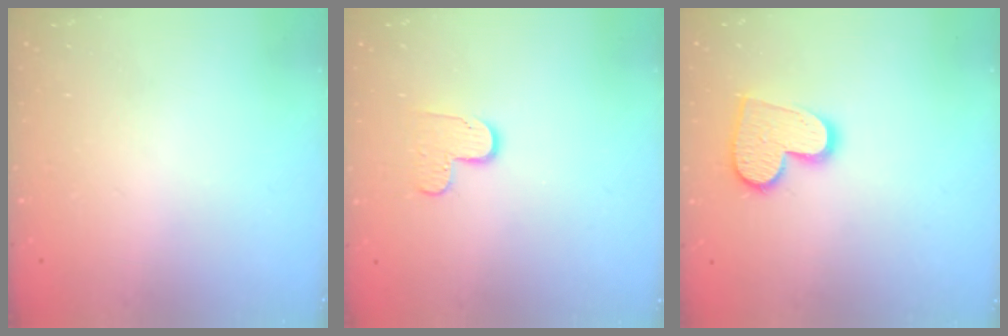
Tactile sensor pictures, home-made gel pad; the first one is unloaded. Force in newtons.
{"total": 5.5, "press": 5.5, "slide": 0.5}
{"total": 12.7, "press": 12.6, "slide": 1.0}